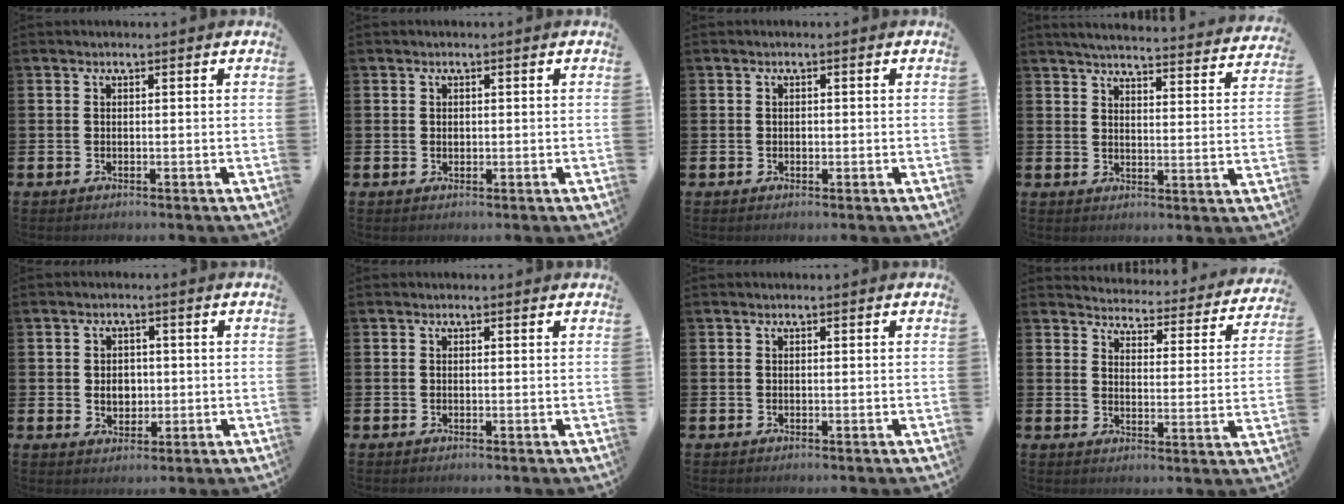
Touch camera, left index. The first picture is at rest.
{"total": 0.6, "force": [0.2, 0.5, 0.3], "torque": [0.006, -0.001, -0.001]}
{"total": 0.6, "force": [0.0, 0.5, 0.3], "torque": [-0.001, 0.002, -0.002]}
{"total": 4.9, "force": [4.8, 0.1, 0.9], "torque": [-0.030, -0.039, 0.080]}
{"total": 3.1, "force": [0.1, 2.6, 1.8], "torque": [-0.020, 0.002, -0.007]}
{"total": 0.0}
{"total": 0.0}
{"total": 4.0, "force": [3.9, 0.6, 0.4], "torque": [-0.024, -0.039, 0.061]}